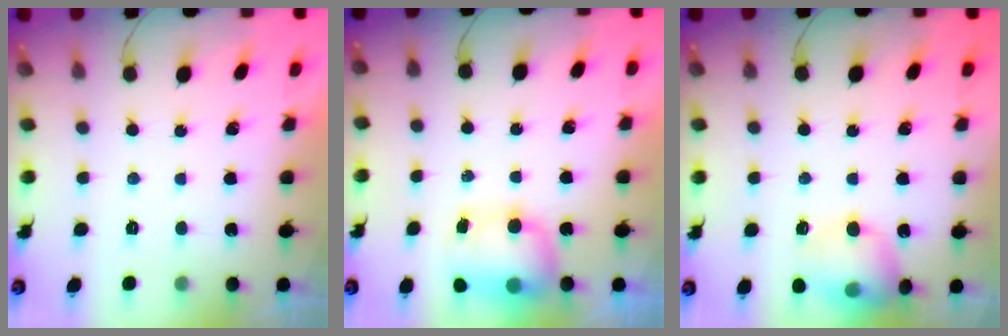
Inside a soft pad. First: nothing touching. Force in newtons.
{"total": 10.5, "press": 8.7, "slide": 6.0}
{"total": 13.0, "press": 12.9, "slide": 2.0}